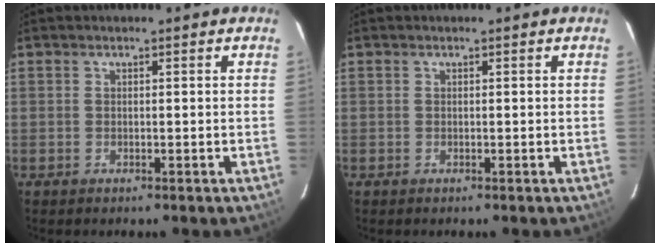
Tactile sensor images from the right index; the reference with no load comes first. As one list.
[{"total": 0.0}]